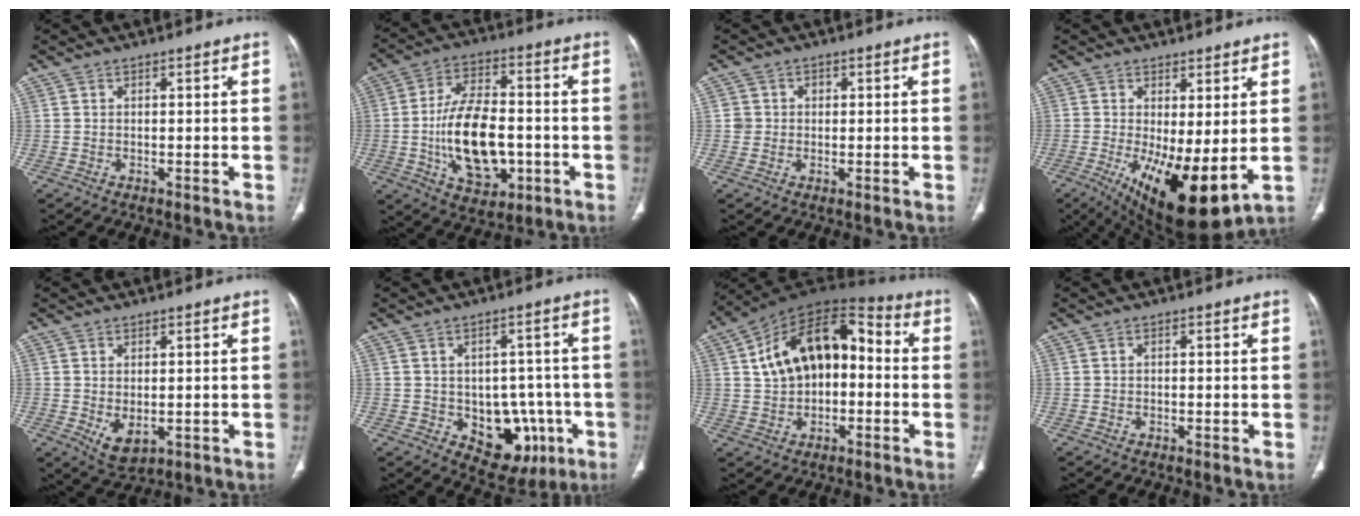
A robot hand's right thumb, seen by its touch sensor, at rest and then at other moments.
{"total": 16.6, "force": [-2.9, 9.3, 13.4], "torque": [-0.220, 0.015, -0.039]}
{"total": 2.5, "force": [0.3, 2.5, 0.3], "torque": [0.012, 0.005, 0.003]}
{"total": 14.4, "force": [-2.1, 5.2, 13.3], "torque": [-0.221, -0.030, -0.012]}
{"total": 4.7, "force": [-0.8, 2.7, 3.8], "torque": [-0.061, -0.007, 0.005]}
{"total": 12.4, "force": [-3.5, 8.6, 8.3], "torque": [-0.059, 0.020, -0.029]}
{"total": 17.2, "force": [1.6, 10.6, 13.4], "torque": [-0.189, 0.049, 0.018]}
{"total": 0.0}